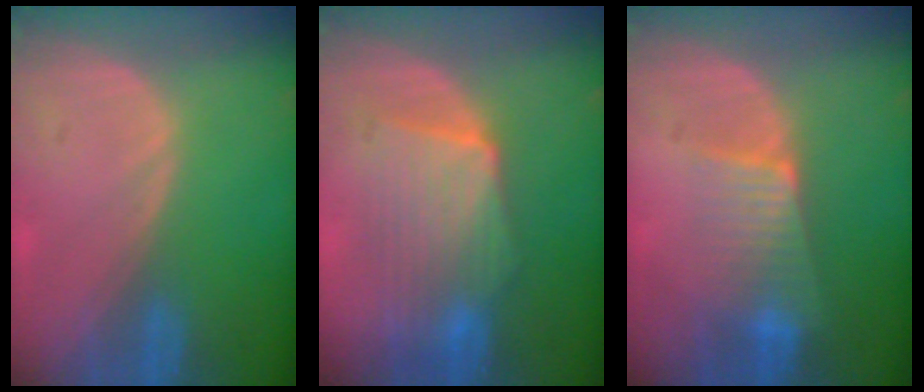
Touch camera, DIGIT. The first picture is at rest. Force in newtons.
{"total": 7.9, "press": 7.9, "slide": 0.9}
{"total": 6.5, "press": 5.8, "slide": 3.1}